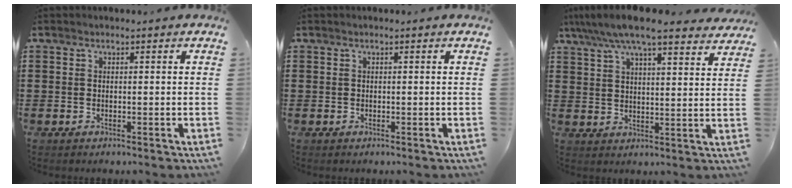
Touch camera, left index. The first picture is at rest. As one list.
[{"total": 0.0}, {"total": 7.8, "force": [6.8, 0.6, 3.8], "torque": [-0.096, -0.024, 0.121]}]